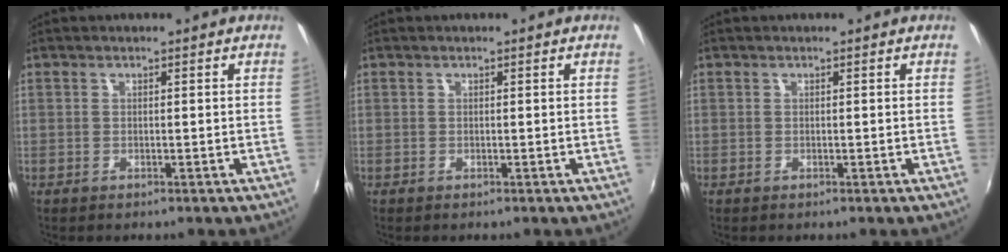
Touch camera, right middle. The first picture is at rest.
{"total": 0.0}
{"total": 0.0}